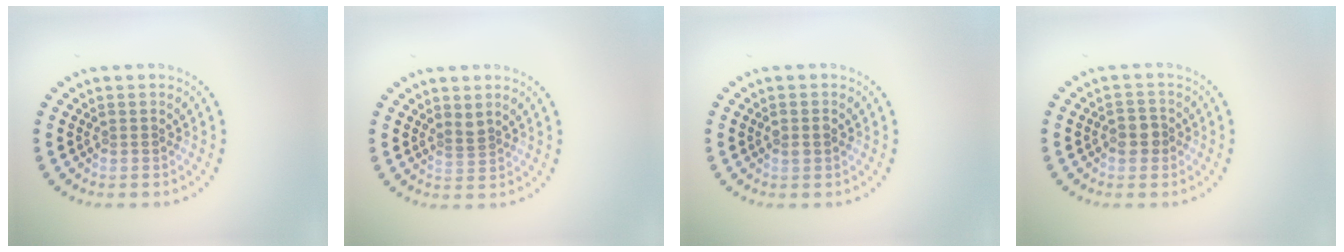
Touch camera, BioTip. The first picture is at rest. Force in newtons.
{"total": 1.0, "press": 0.6, "slide": 0.8}
{"total": 1.5, "press": 1.5, "slide": 0.1}
{"total": 2.1, "press": 2.0, "slide": 0.6}